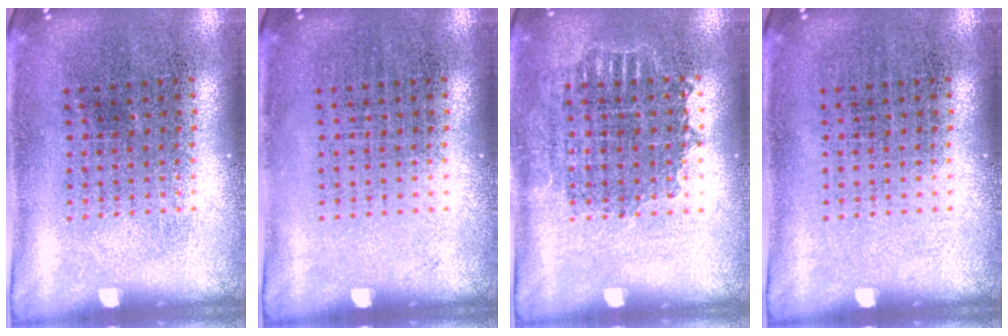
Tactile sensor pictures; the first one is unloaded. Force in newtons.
{"total": 0.0}
{"total": 1.1, "press": 1.0, "slide": 0.4}
{"total": 0.0}